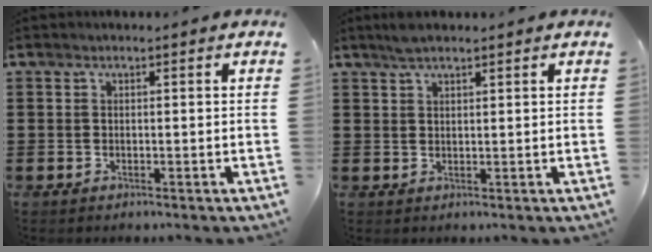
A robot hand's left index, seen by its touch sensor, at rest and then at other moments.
{"total": 2.3, "force": [1.9, 0.6, 1.2], "torque": [-0.027, 0.003, 0.035]}